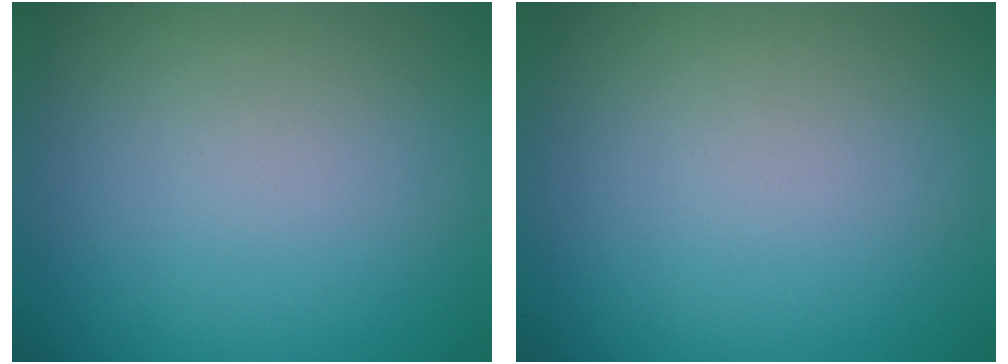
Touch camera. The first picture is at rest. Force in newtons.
{"total": 0.0}